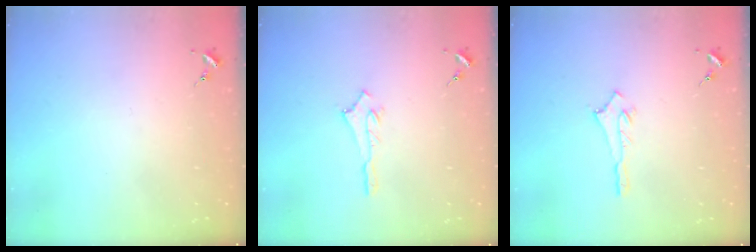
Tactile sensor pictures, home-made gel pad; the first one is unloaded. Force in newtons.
{"total": 2.5, "press": 2.5, "slide": 0.2}
{"total": 2.9, "press": 2.9, "slide": 0.2}